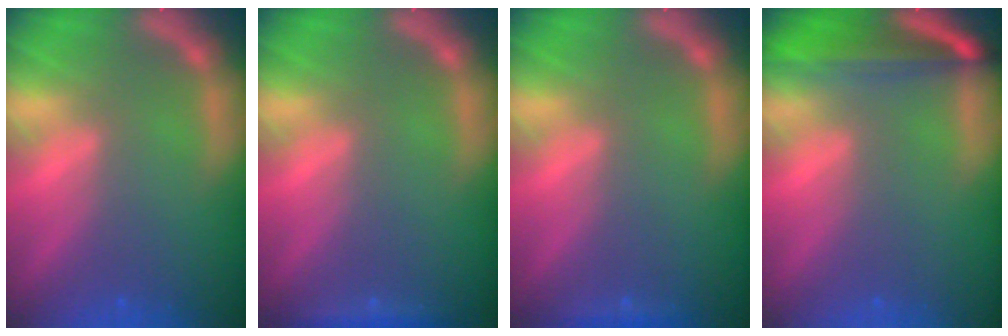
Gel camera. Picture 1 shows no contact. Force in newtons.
{"total": 1.4}
{"total": 0.9}
{"total": 6.5}